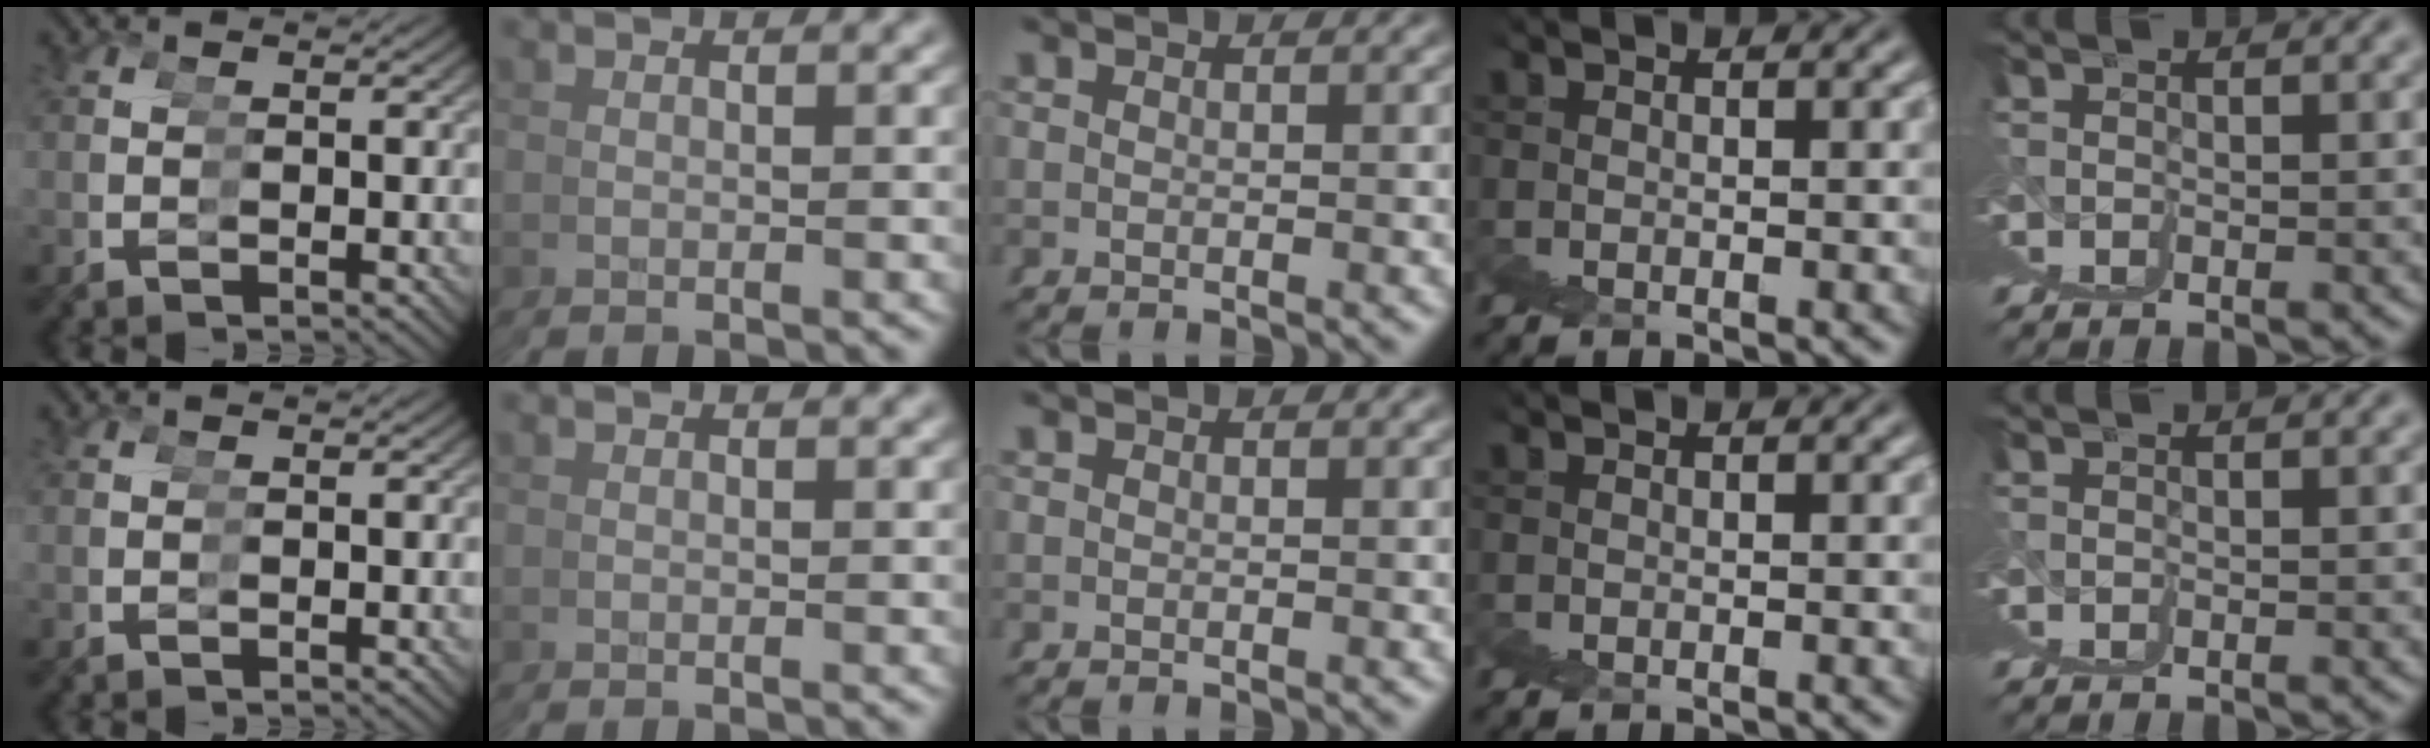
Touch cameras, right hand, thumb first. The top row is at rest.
{}